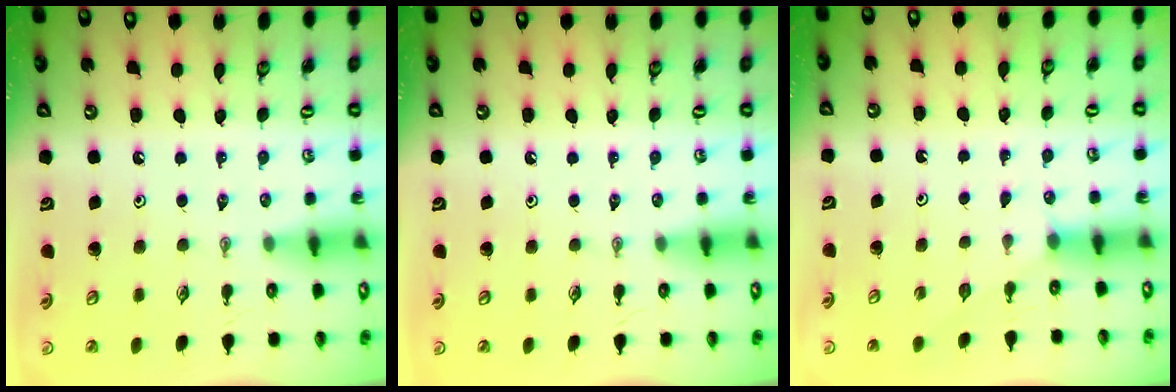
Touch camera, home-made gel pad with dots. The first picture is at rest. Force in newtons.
{"total": 0.0}
{"total": 1.7, "press": 1.7, "slide": 0.2}